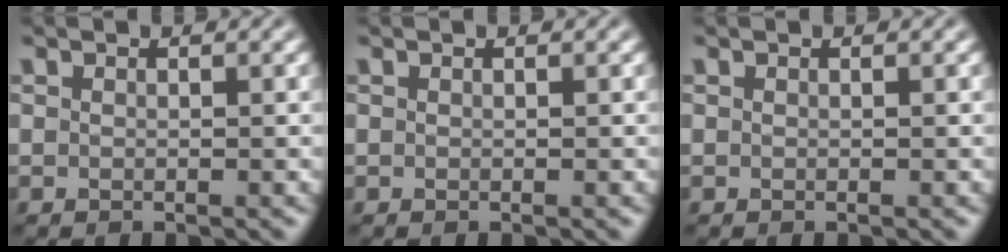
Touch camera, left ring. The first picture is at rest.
{"total": 0.0}
{"total": 0.0}